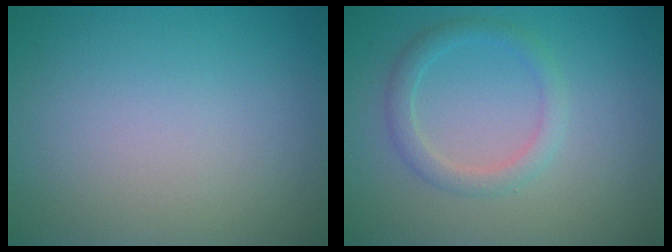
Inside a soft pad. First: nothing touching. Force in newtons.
{"total": 2.2, "press": 2.2, "slide": 0.2}